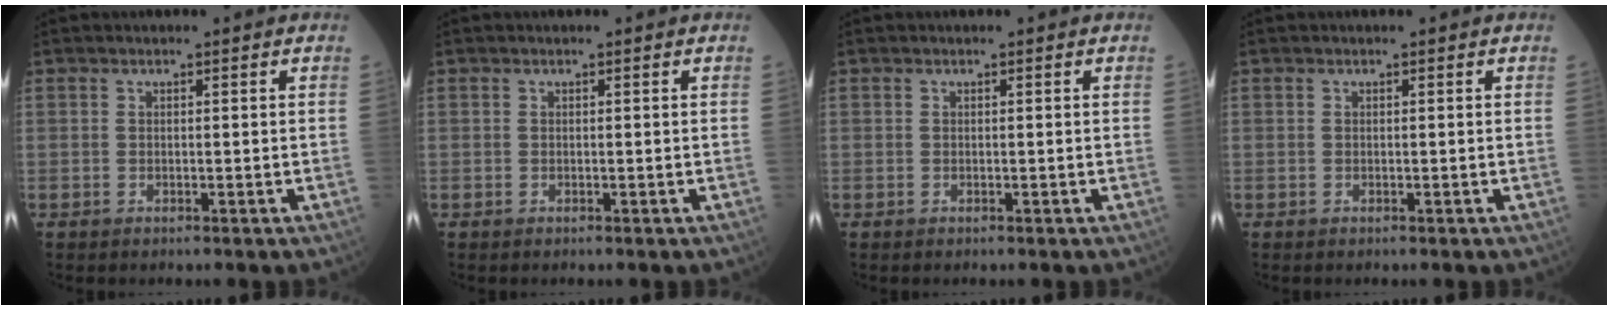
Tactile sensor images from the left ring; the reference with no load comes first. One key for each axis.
{"total": 0.0}
{"total": 0.0}
{"total": 0.0}